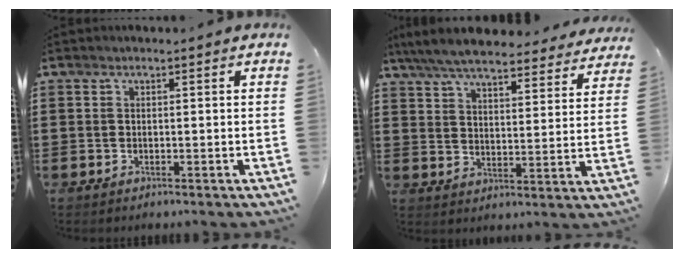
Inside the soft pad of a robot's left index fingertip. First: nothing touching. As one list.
[{"total": 7.1, "force": [6.6, 0.6, 2.4], "torque": [-0.074, -0.035, 0.117]}]